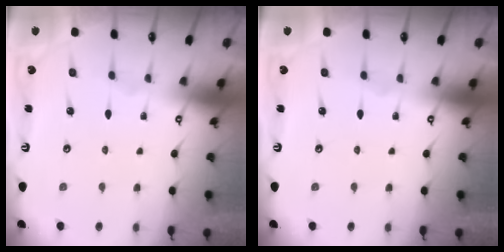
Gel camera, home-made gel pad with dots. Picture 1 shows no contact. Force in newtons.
{"total": 0.0}